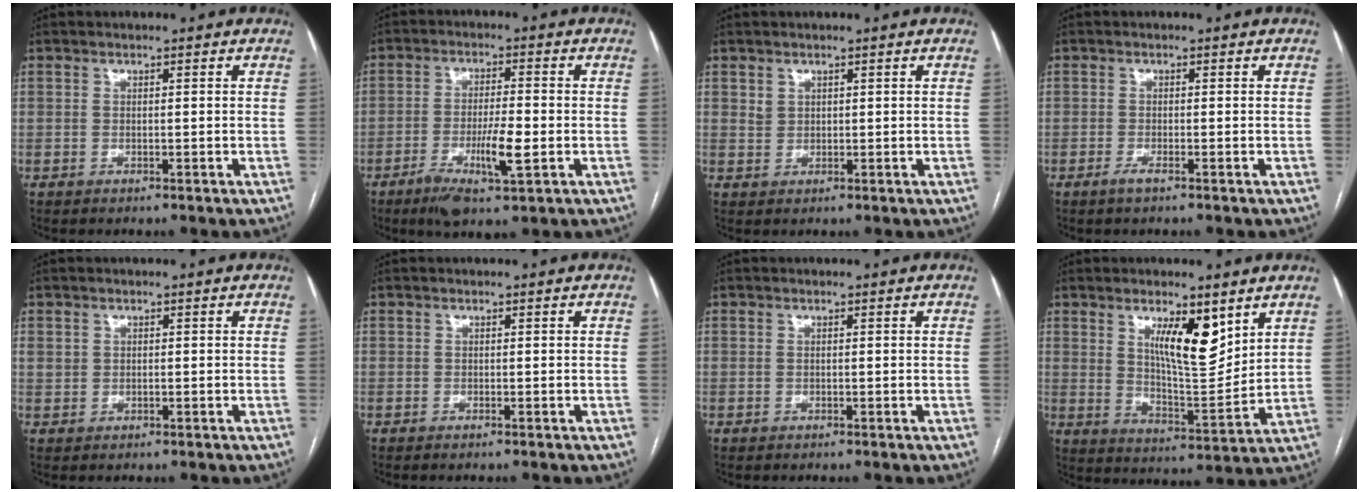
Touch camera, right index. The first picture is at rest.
{"total": 8.1, "force": [-2.9, 1.0, 7.4], "torque": [-0.139, -0.010, -0.047]}
{"total": 1.4, "force": [0.9, 1.1, 0.2], "torque": [0.007, 0.001, 0.014]}
{"total": 1.3, "force": [-0.9, 0.1, 0.9], "torque": [-0.017, -0.001, -0.017]}
{"total": 1.2, "force": [0.4, 1.0, 0.4], "torque": [-0.005, 0.013, 0.011]}
{"total": 0.0}
{"total": 0.0}
{"total": 10.3, "force": [5.2, 2.9, 8.4], "torque": [-0.142, -0.010, 0.095]}